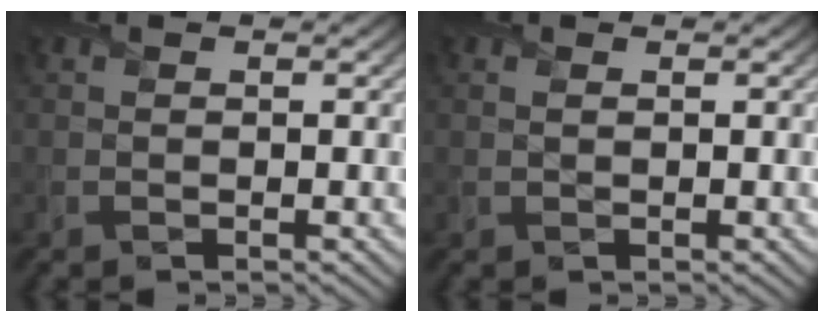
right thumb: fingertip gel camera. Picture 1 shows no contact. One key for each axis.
{"total": 0.0}